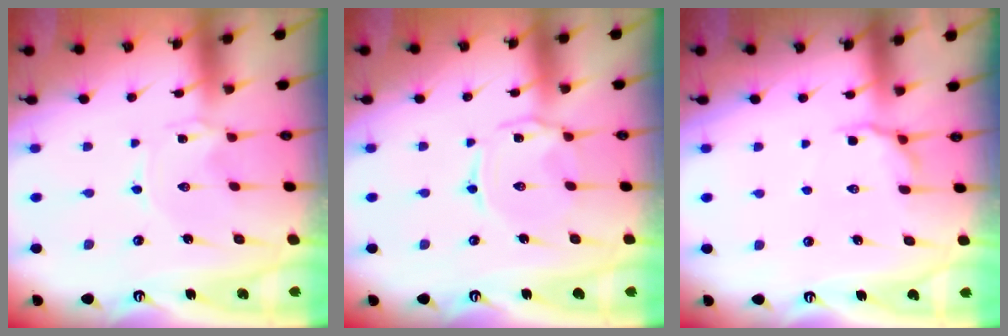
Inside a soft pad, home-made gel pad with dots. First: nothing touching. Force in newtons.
{"total": 2.7, "press": 2.7, "slide": 0.4}
{"total": 4.9, "press": 4.6, "slide": 1.8}